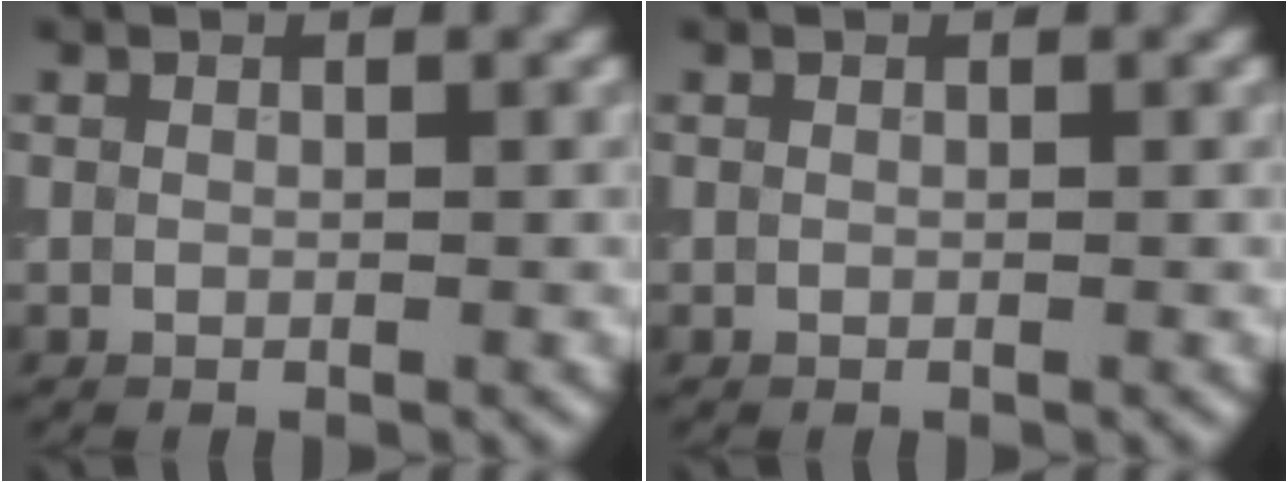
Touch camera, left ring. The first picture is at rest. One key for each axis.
{"total": 0.0}